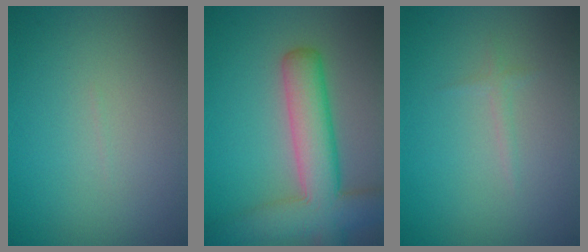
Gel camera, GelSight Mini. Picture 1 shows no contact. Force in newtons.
{"total": 7.6, "press": 7.6, "slide": 0.5}
{"total": 0.7, "press": 0.7, "slide": 0.1}